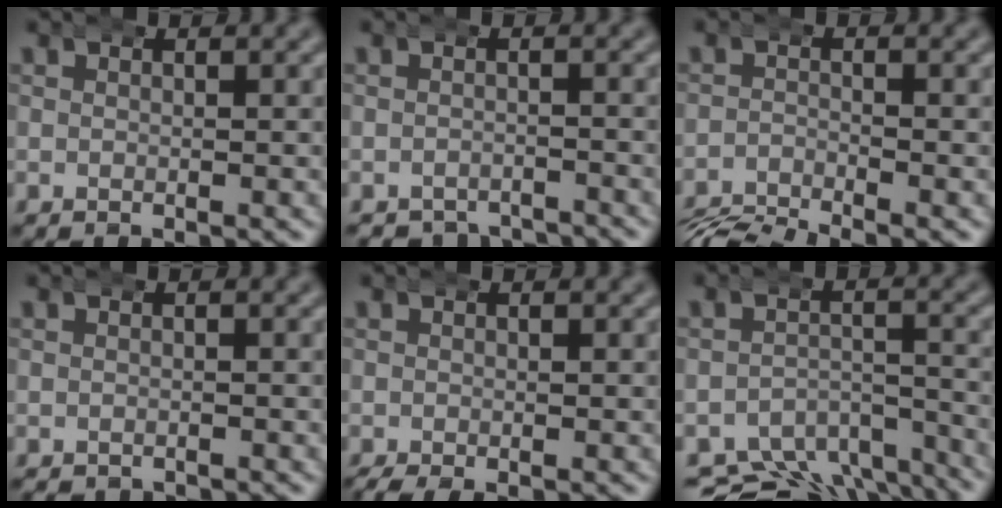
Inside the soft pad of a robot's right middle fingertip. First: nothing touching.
{"total": 4.5, "force": [-4.4, 1.0, 0.2], "torque": [0.009, -0.017, -0.067]}
{"total": 5.0, "force": [-4.8, 0.6, 0.9], "torque": [-0.012, -0.019, -0.077]}
{"total": 0.8, "force": [-0.8, 0.2, -0.3], "torque": [0.000, -0.008, -0.008]}
{"total": 1.8, "force": [-1.4, 0.6, 1.0], "torque": [-0.020, -0.010, -0.016]}
{"total": 8.6, "force": [-7.2, 3.6, 3.1], "torque": [-0.034, -0.028, -0.114]}